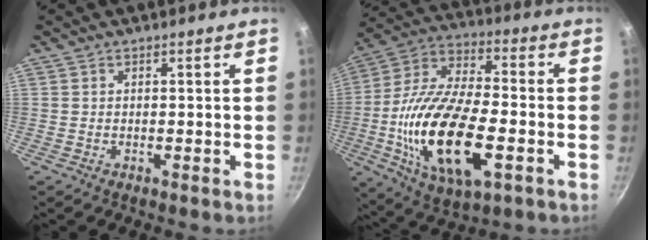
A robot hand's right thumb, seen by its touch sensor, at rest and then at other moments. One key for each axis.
{"total": 23.3, "fx": -5.4, "fy": 10.5, "fz": 20.1, "tx": -0.385, "ty": 0.017, "tz": -0.103}